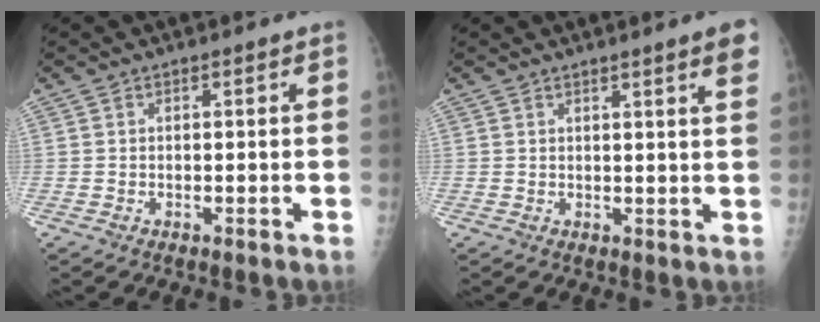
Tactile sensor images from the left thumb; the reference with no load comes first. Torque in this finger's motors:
{"motor_torque": [-0.40, 0.01, -0.06, -0.09, 0.03]}